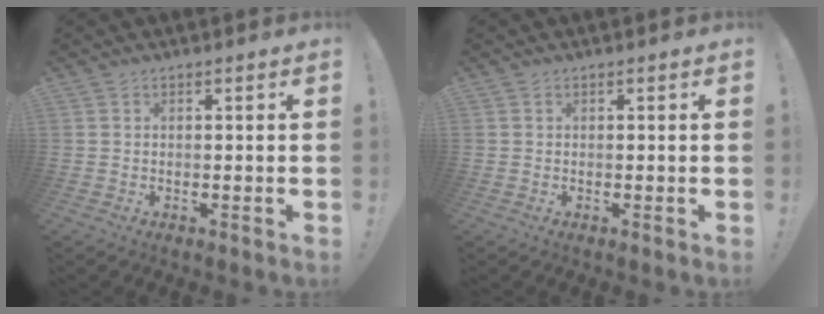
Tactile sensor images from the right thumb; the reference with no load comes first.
{"total": 0.0}